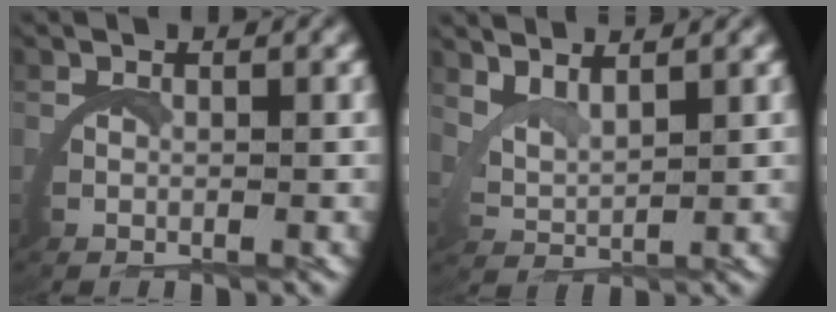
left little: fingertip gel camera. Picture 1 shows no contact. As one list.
[{"total": 3.6, "force": [3.1, 1.3, 1.4], "torque": [-0.050, -0.003, 0.054]}]